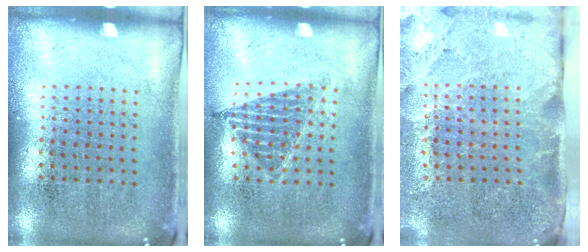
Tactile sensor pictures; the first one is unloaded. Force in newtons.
{"total": 0.9, "press": 0.8, "slide": 0.4}
{"total": 3.9, "press": 3.2, "slide": 2.3}